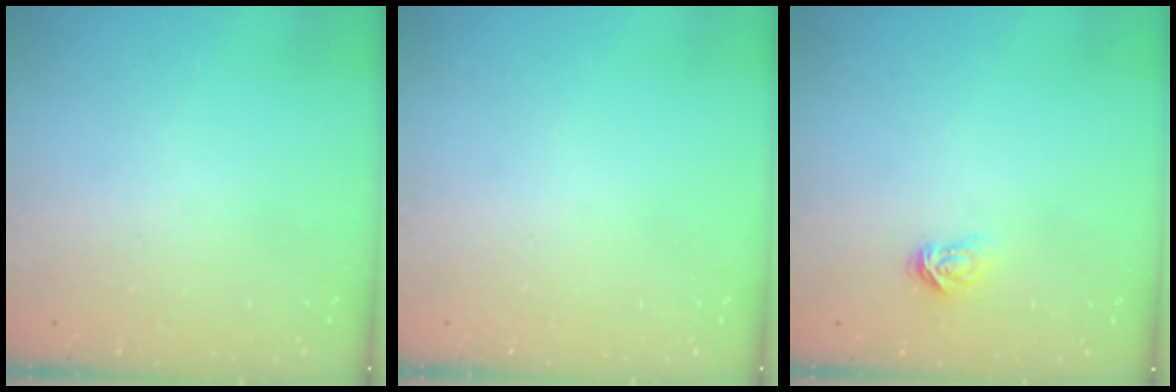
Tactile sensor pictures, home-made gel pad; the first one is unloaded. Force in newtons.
{"total": 0.0}
{"total": 3.4, "press": 3.3, "slide": 0.4}